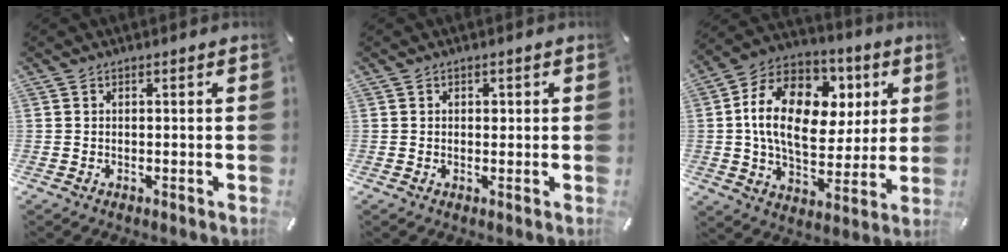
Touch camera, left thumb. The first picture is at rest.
{"total": 1.0, "force": [0.2, 0.9, 0.4], "torque": [-0.001, 0.001, 0.001]}
{"total": 19.9, "force": [3.5, 13.6, 14.0], "torque": [-0.265, 0.002, 0.058]}